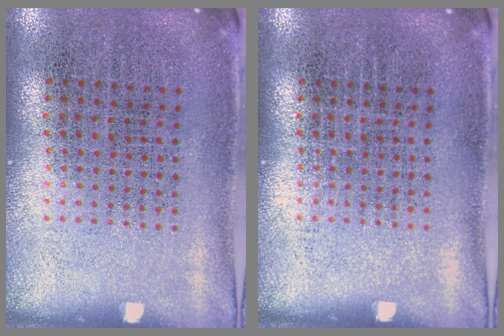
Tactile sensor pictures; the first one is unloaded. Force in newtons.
{"total": 0.0}